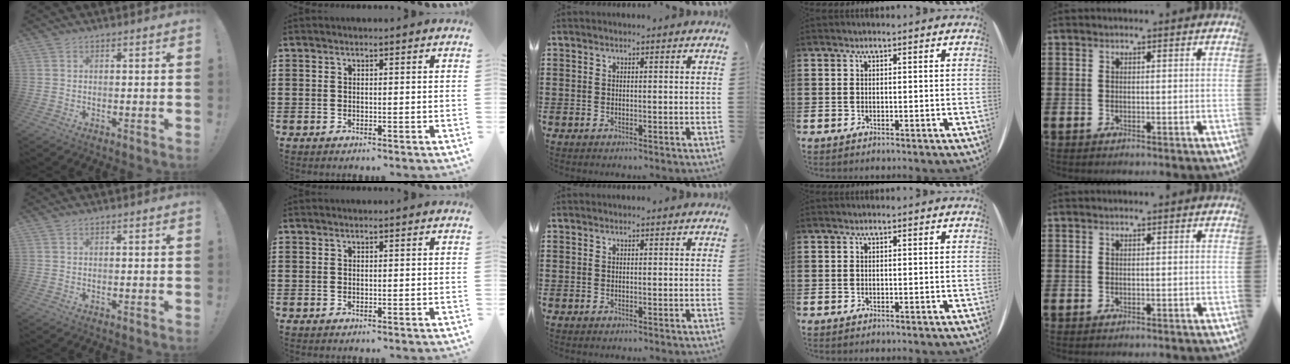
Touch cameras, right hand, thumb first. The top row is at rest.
{}